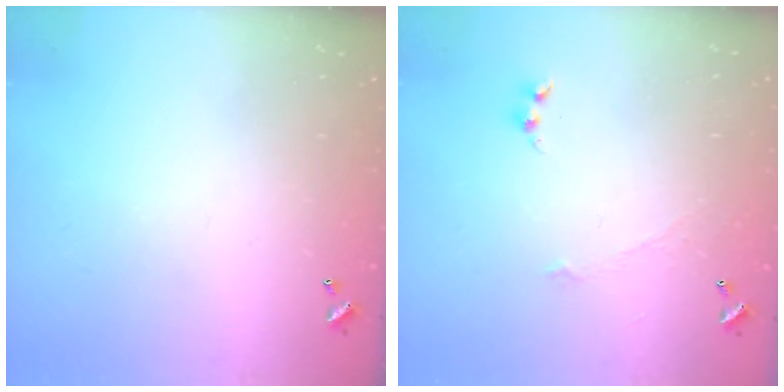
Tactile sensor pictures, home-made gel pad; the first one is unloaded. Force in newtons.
{"total": 1.9, "press": 1.8, "slide": 0.4}